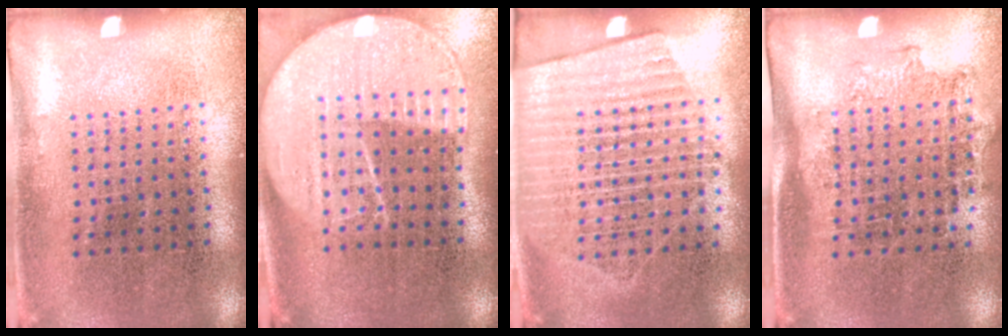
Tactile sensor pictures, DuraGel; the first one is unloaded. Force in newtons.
{"total": 2.1, "press": 1.8, "slide": 1.1}
{"total": 1.6, "press": 1.4, "slide": 0.8}
{"total": 1.3, "press": 1.0, "slide": 0.8}